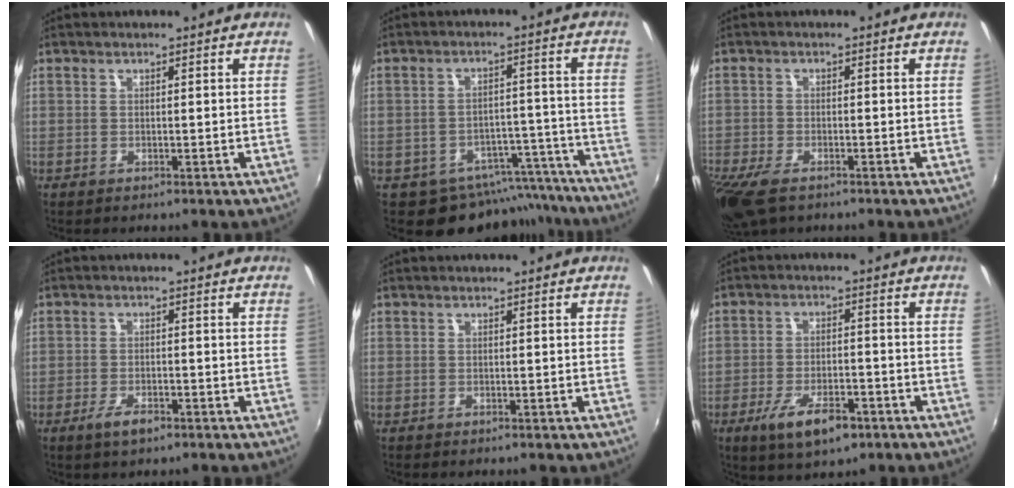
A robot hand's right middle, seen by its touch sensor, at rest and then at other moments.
{"total": 12.0, "force": [-10.4, 5.6, 1.9], "torque": [-0.025, 0.037, -0.122]}
{"total": 8.1, "force": [-5.7, 3.1, 4.8], "torque": [-0.125, -0.032, -0.110]}
{"total": 3.6, "force": [-2.3, 1.4, 2.4], "torque": [-0.055, -0.007, -0.045]}
{"total": 0.7, "force": [-0.2, 0.6, -0.1], "torque": [0.000, -0.002, -0.002]}
{"total": 9.3, "force": [-5.3, 3.8, 6.7], "torque": [-0.143, -0.017, -0.085]}